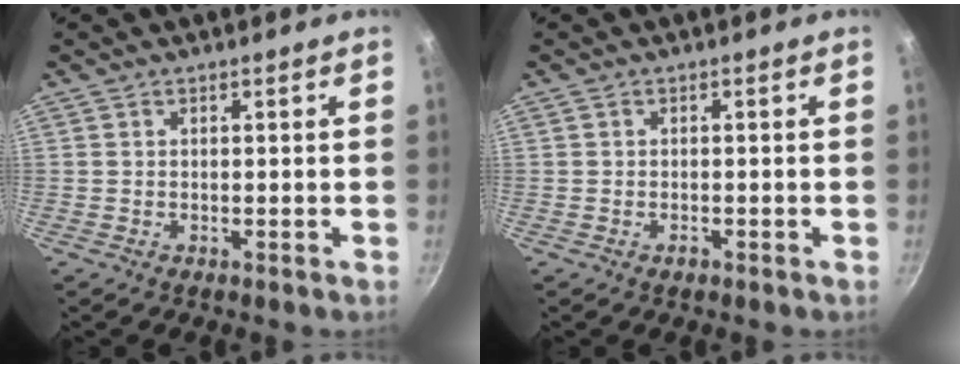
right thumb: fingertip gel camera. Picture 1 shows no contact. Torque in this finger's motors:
{"motor_torque": [-0.24, 0.05, -0.39, 0.30, 0.03]}